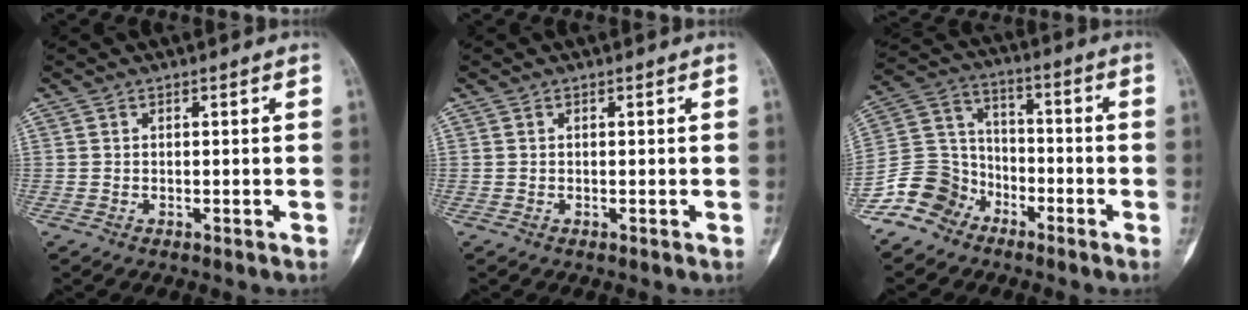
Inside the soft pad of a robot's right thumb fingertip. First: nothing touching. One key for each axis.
{"total": 0.0}
{"total": 11.0, "fx": -7.4, "fy": 7.7, "fz": 2.5, "tx": -0.030, "ty": 0.068, "tz": -0.154}